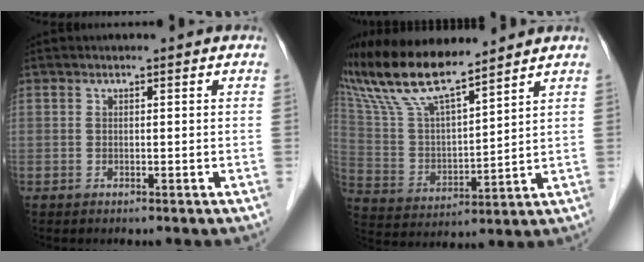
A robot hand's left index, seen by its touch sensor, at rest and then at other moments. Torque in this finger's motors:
{"motor_torque": [0.50, -1.64, 0.31, 0.21]}